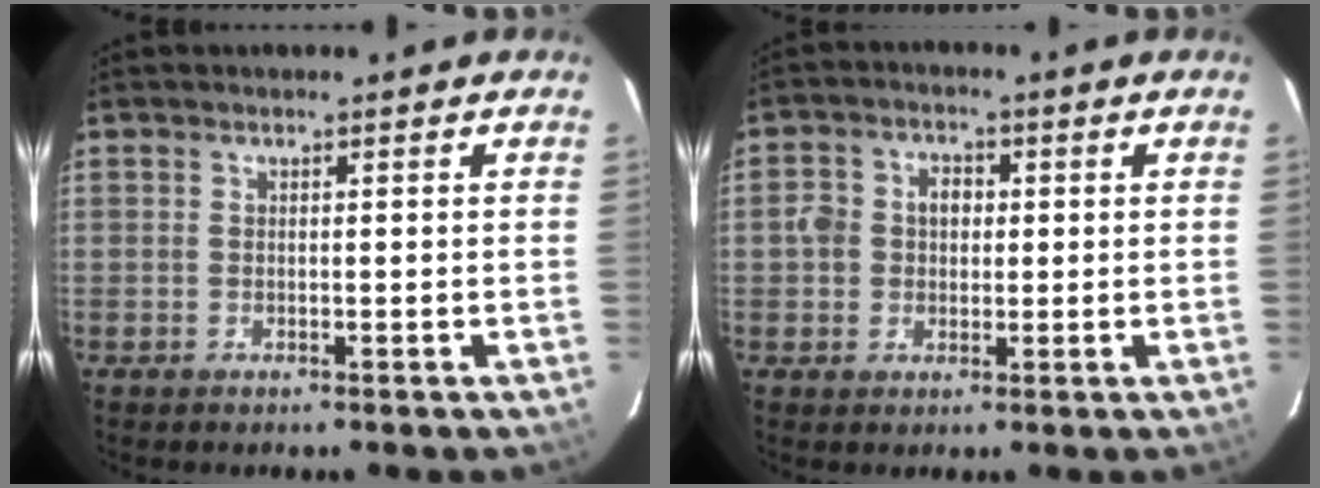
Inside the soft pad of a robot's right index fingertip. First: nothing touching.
{"total": 5.1, "force": [-0.1, 4.6, 2.1], "torque": [-0.042, 0.019, -0.004]}